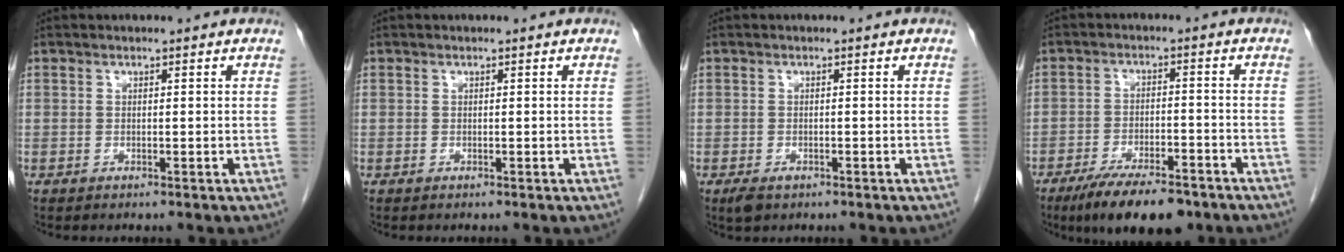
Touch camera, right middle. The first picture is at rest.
{"total": 0.0}
{"total": 2.0, "force": [-1.2, 1.0, 1.3], "torque": [-0.029, -0.003, -0.013]}
{"total": 11.5, "force": [-8.5, 3.4, 6.9], "torque": [-0.105, -0.012, -0.136]}